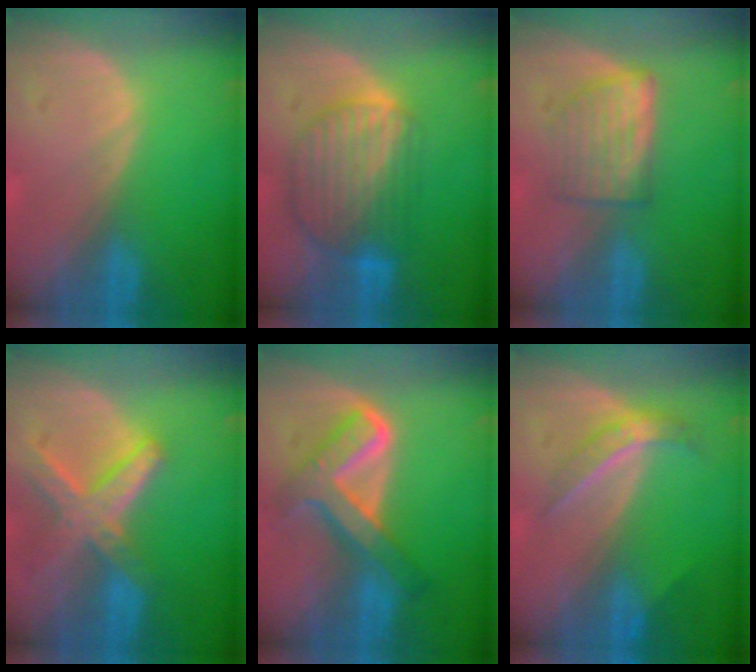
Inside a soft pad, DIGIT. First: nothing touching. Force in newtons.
{"total": 8.8, "press": 7.8, "slide": 4.2}
{"total": 5.8, "press": 5.4, "slide": 2.1}
{"total": 8.2, "press": 7.1, "slide": 4.1}
{"total": 8.2, "press": 8.2, "slide": 0.6}
{"total": 4.6, "press": 4.1, "slide": 2.3}